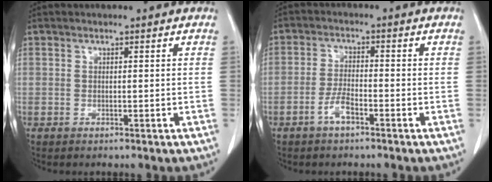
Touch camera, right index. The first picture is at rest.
{"total": 3.5, "force": [-2.1, 0.8, 2.6], "torque": [-0.052, 0.003, -0.042]}